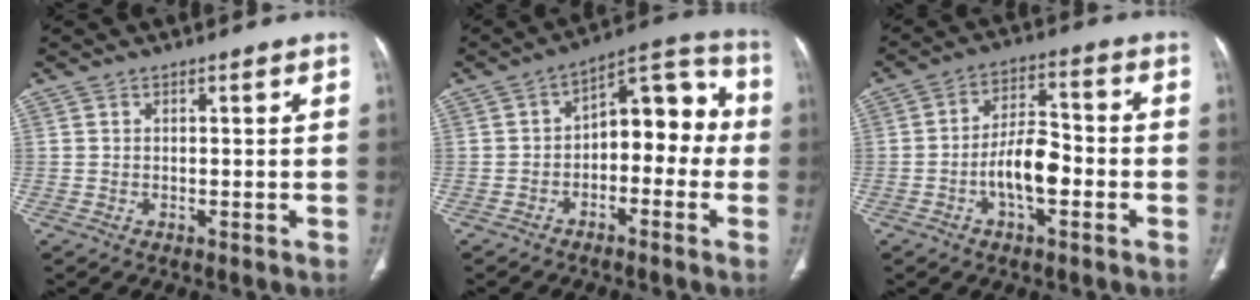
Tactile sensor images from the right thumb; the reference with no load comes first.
{"total": 12.3, "force": [-1.7, 7.4, 9.6], "torque": [-0.086, 0.054, -0.037]}
{"total": 9.0, "force": [-2.9, 4.1, 7.4], "torque": [-0.122, 0.031, -0.054]}